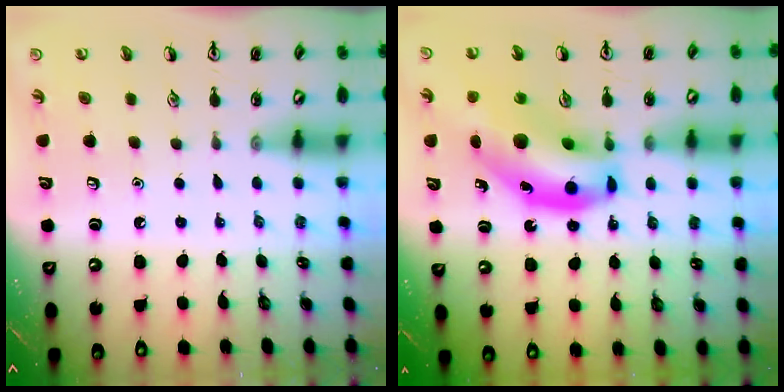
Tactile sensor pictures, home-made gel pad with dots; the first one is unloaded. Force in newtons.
{"total": 17.0, "press": 16.3, "slide": 4.8}